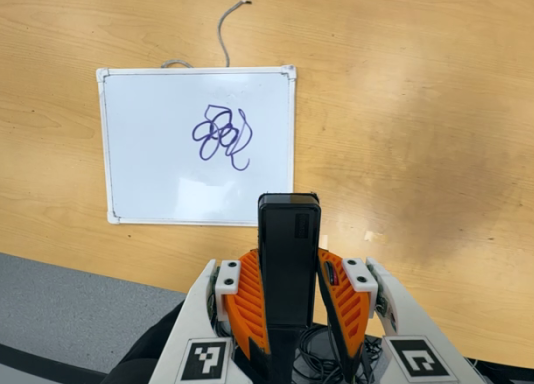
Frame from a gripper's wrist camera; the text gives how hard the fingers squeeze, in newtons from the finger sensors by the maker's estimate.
{"total": 4.1, "left": 2.7, "right": 5.4}